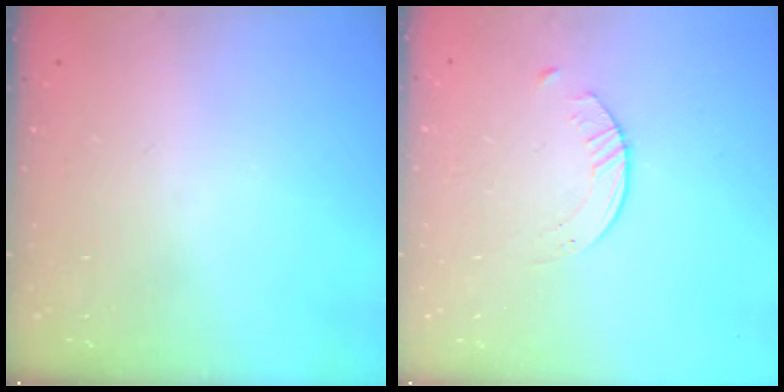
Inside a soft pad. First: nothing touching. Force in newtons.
{"total": 1.6, "press": 1.6, "slide": 0.3}